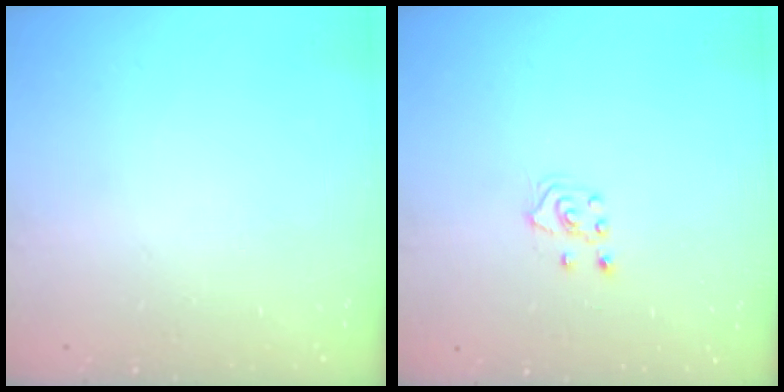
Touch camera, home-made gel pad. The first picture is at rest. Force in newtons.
{"total": 3.0, "press": 2.9, "slide": 0.7}